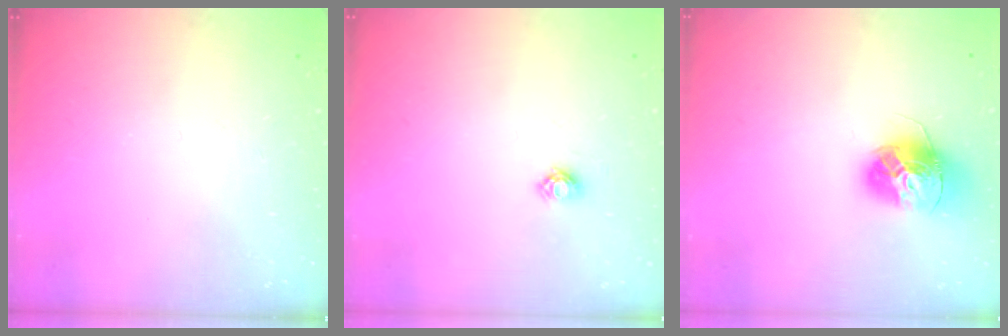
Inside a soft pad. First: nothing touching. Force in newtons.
{"total": 3.5, "press": 3.4, "slide": 0.4}
{"total": 14.8, "press": 14.7, "slide": 1.4}